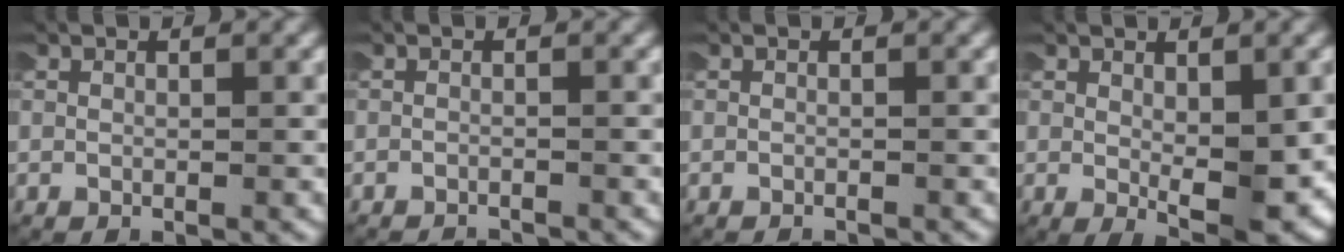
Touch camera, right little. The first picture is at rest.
{"total": 2.0, "force": [-2.0, 0.0, -0.1], "torque": [-0.006, -0.011, -0.027]}
{"total": 0.7, "force": [-0.7, -0.1, -0.2], "torque": [-0.002, -0.003, -0.009]}
{"total": 3.9, "force": [-0.8, 0.9, 3.7], "torque": [-0.052, -0.023, 0.001]}